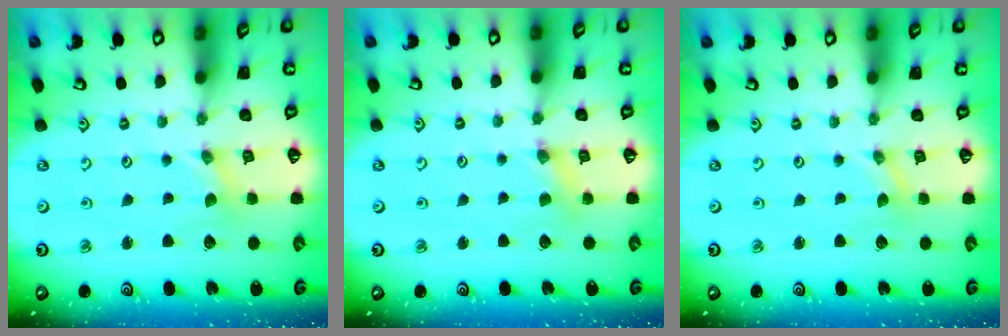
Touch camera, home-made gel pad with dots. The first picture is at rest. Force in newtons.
{"total": 2.3, "press": 2.3, "slide": 0.3}
{"total": 0.0}